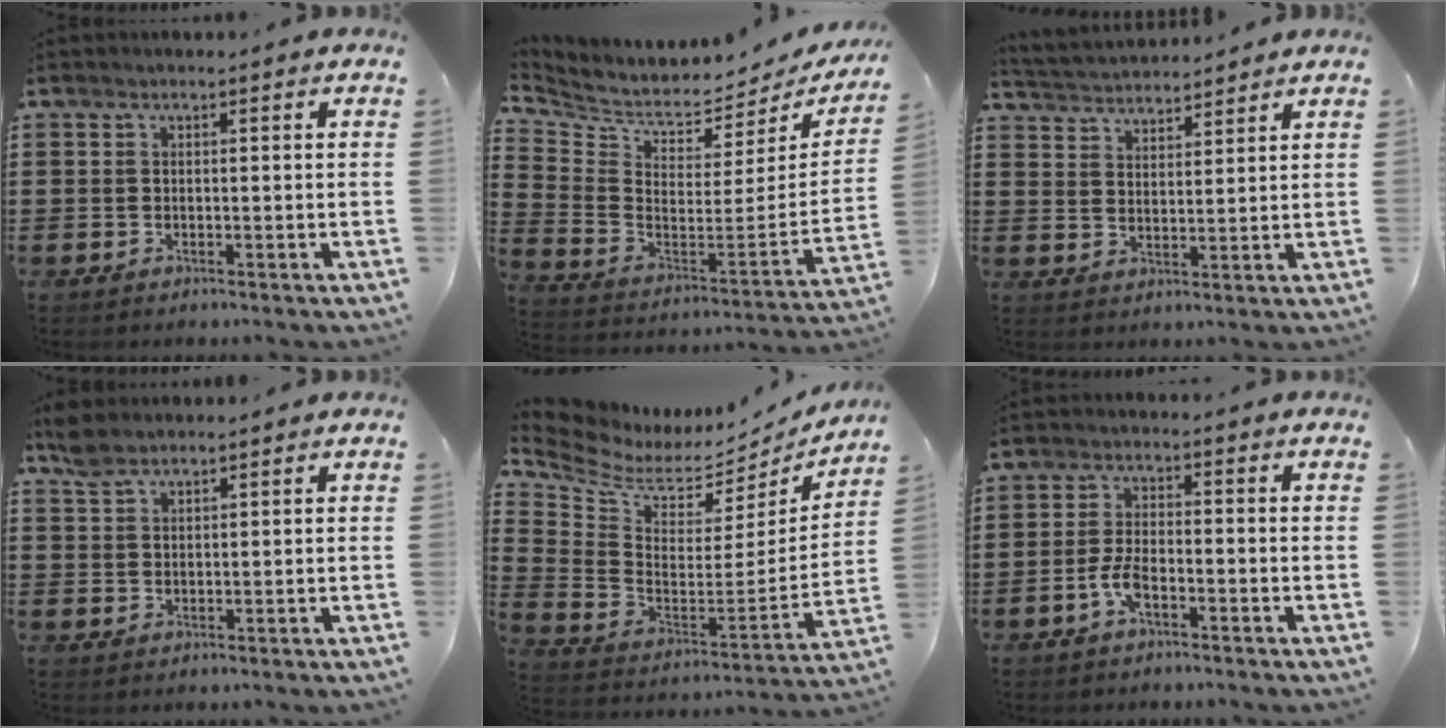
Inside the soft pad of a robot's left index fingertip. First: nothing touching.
{"total": 3.9, "force": [3.4, 1.4, 1.4], "torque": [-0.053, -0.049, 0.052]}
{"total": 3.2, "force": [3.2, 0.1, -0.2], "torque": [-0.010, -0.015, 0.056]}
{"total": 3.2, "force": [2.6, 1.3, 1.4], "torque": [-0.034, 0.004, 0.050]}
{"total": 5.3, "force": [4.0, 2.8, 2.0], "torque": [-0.072, -0.045, 0.066]}
{"total": 3.8, "force": [-1.8, 1.3, 3.1], "torque": [-0.081, -0.005, -0.040]}